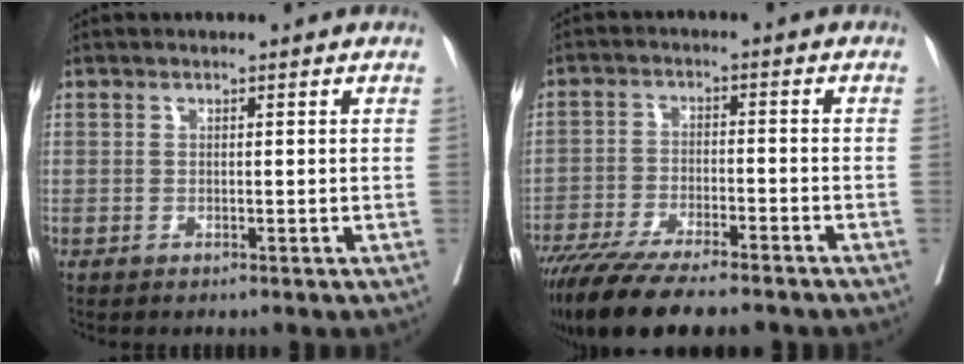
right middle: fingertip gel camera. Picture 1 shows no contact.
{"total": 15.6, "force": [-12.8, 2.7, 8.5], "torque": [-0.154, -0.032, -0.204]}